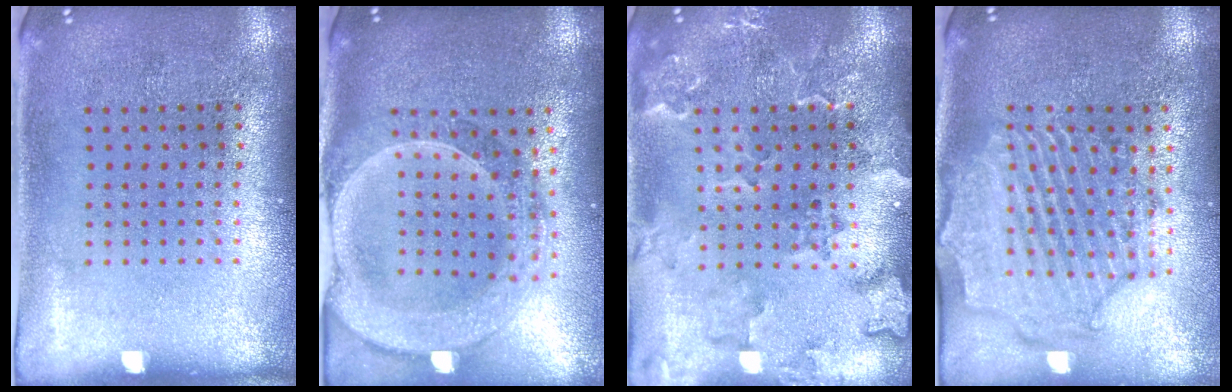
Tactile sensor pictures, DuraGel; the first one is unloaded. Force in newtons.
{"total": 2.7, "press": 2.4, "slide": 1.1}
{"total": 2.4, "press": 2.2, "slide": 0.9}
{"total": 2.3, "press": 2.2, "slide": 0.8}